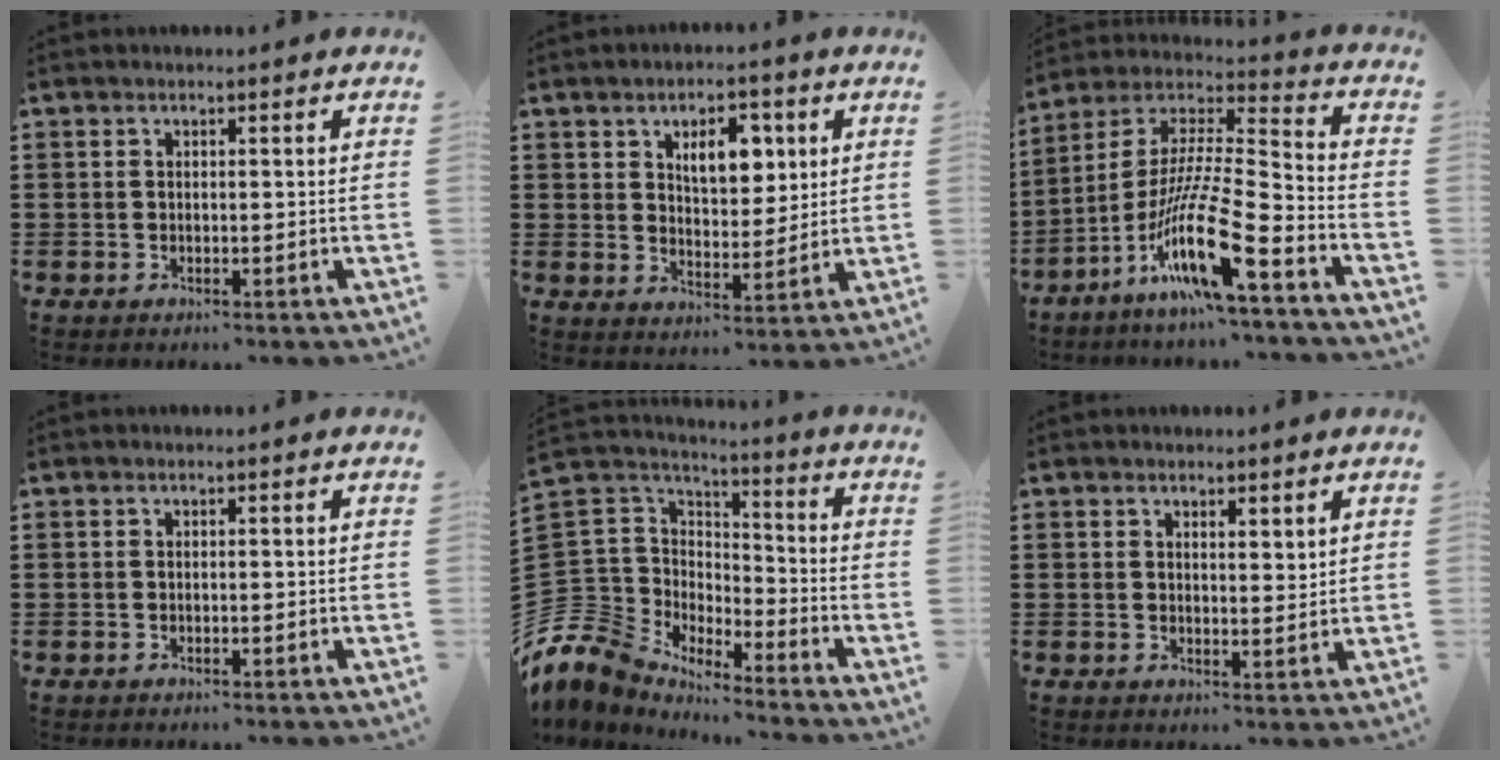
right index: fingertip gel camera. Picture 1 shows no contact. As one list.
[{"total": 6.8, "force": [2.8, 3.8, 4.8], "torque": [-0.076, 0.003, 0.041]}, {"total": 16.6, "force": [-10.1, 1.9, 13.1], "torque": [-0.270, 0.001, -0.188]}, {"total": 0.0}, {"total": 8.2, "force": [-5.3, 6.2, 0.9], "torque": [-0.082, -0.018, -0.109]}, {"total": 2.0, "force": [1.7, 0.8, 0.6], "torque": [-0.007, 0.002, 0.032]}]